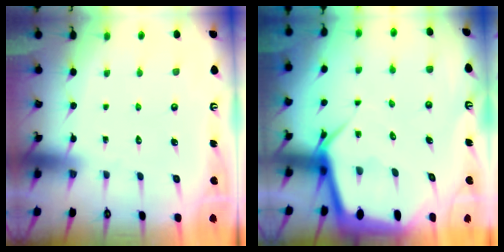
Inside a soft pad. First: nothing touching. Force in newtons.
{"total": 8.1, "press": 8.1, "slide": 0.5}